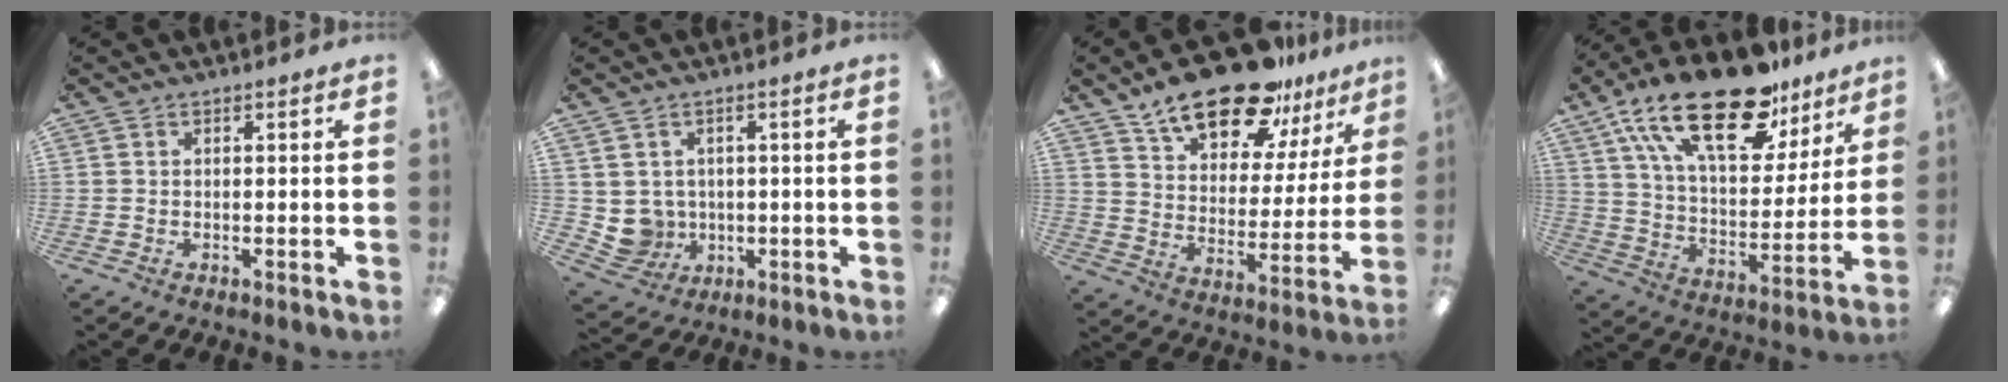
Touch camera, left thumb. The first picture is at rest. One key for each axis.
{"total": 5.5, "fx": 0.9, "fy": 5.3, "fz": 0.9, "tx": -0.033, "ty": -0.002, "tz": 0.025}
{"total": 20.2, "fx": 15.1, "fy": 8.6, "fz": 10.3, "tx": -0.162, "ty": -0.090, "tz": 0.259}
{"total": 26.9, "fx": 17.0, "fy": 11.8, "fz": 17.1, "tx": -0.297, "ty": -0.095, "tz": 0.289}